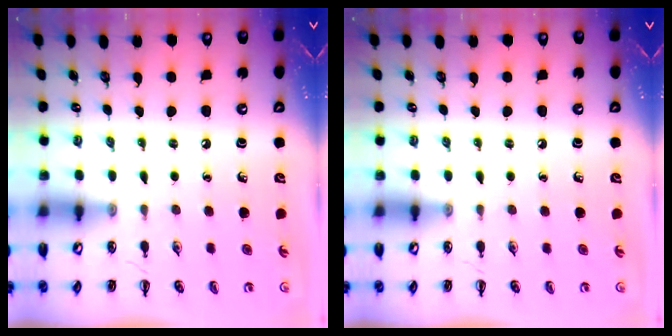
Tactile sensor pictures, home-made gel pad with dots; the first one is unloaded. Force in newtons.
{"total": 0.0}